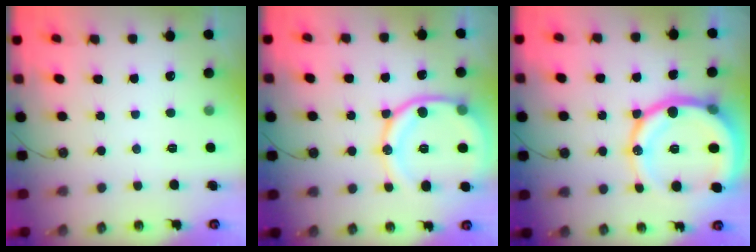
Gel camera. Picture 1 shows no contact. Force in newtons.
{"total": 16.7, "press": 16.6, "slide": 1.8}
{"total": 23.7, "press": 23.4, "slide": 3.8}